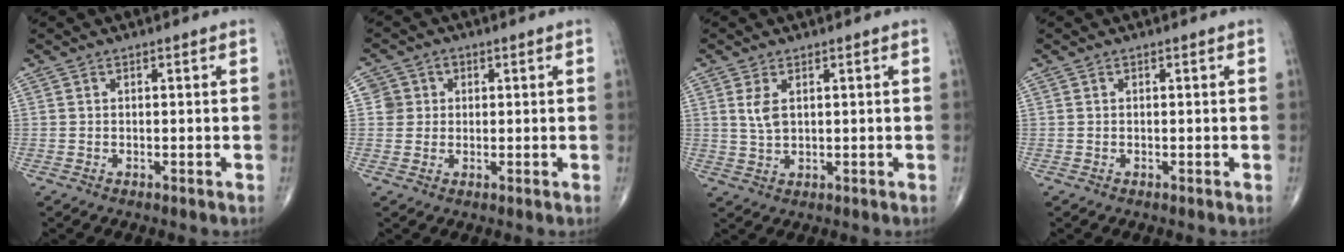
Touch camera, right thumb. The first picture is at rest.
{"total": 3.6, "force": [0.7, 3.6, 0.2], "torque": [0.025, 0.004, 0.006]}
{"total": 3.5, "force": [1.2, 1.8, 2.8], "torque": [-0.056, -0.005, 0.029]}
{"total": 0.0}